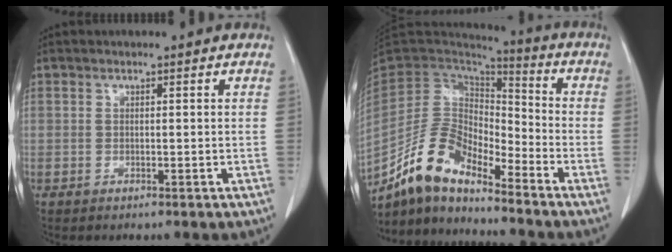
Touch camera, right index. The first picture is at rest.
{"total": 11.5, "force": [-9.8, 3.7, 4.9], "torque": [-0.102, 0.030, -0.183]}